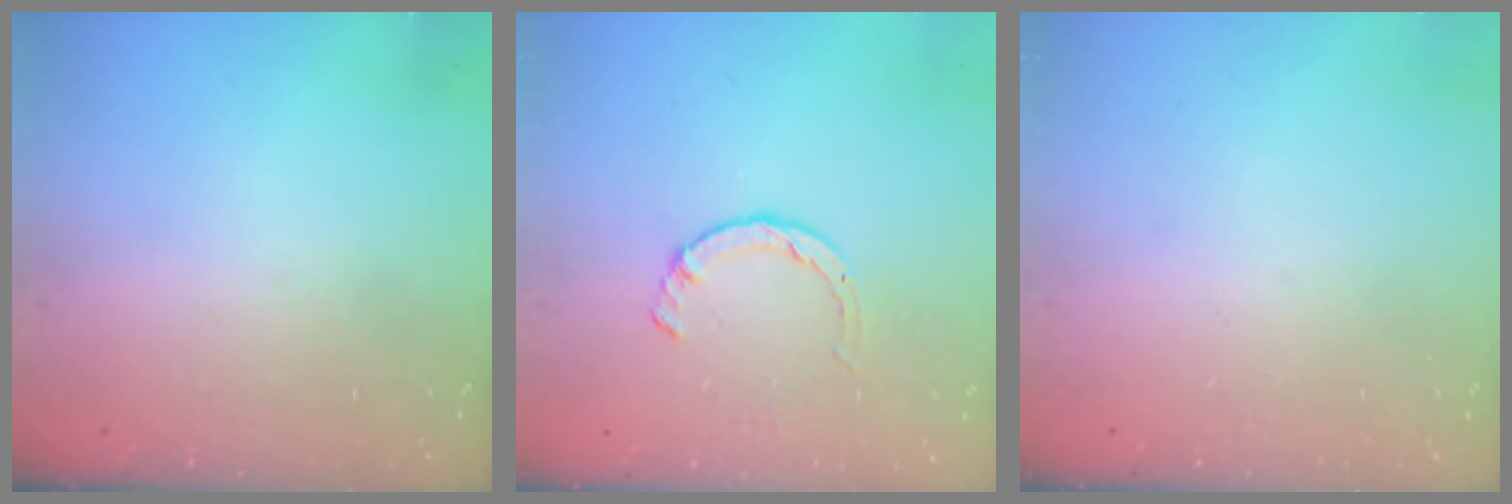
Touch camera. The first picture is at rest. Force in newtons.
{"total": 1.4, "press": 1.4, "slide": 0.3}
{"total": 0.0}